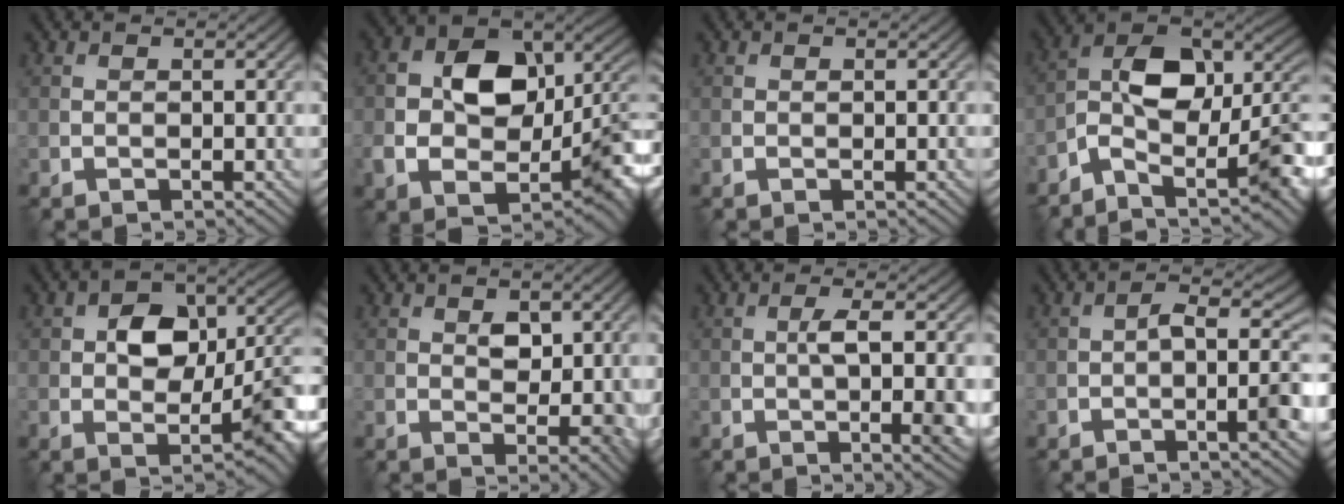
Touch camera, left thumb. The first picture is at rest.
{"total": 13.6, "force": [-0.4, 9.6, 9.6], "torque": [-0.155, -0.012, -0.007]}
{"total": 0.0}
{"total": 12.2, "force": [-3.7, 5.7, 10.1], "torque": [-0.167, -0.004, -0.078]}
{"total": 10.9, "force": [-0.3, 6.6, 8.6], "torque": [-0.120, 0.010, -0.012]}
{"total": 4.7, "force": [0.8, 2.5, 3.9], "torque": [-0.053, -0.002, 0.017]}
{"total": 5.6, "force": [-0.2, 1.2, 5.5], "torque": [-0.093, 0.001, 0.000]}
{"total": 5.2, "force": [-1.5, 1.3, 4.9], "torque": [-0.077, 0.008, -0.031]}